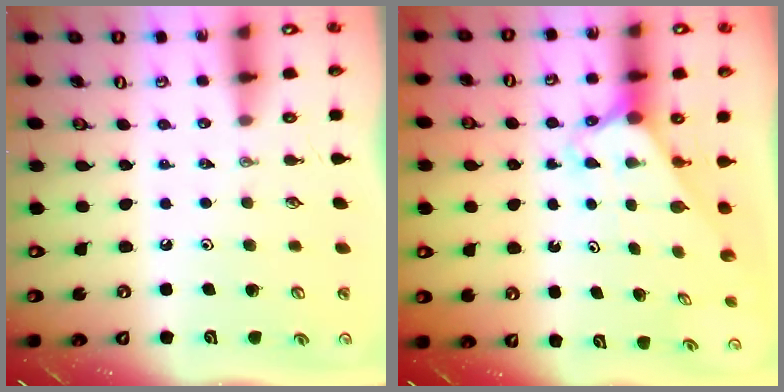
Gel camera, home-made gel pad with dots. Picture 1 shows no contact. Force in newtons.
{"total": 2.3, "press": 2.3, "slide": 0.2}